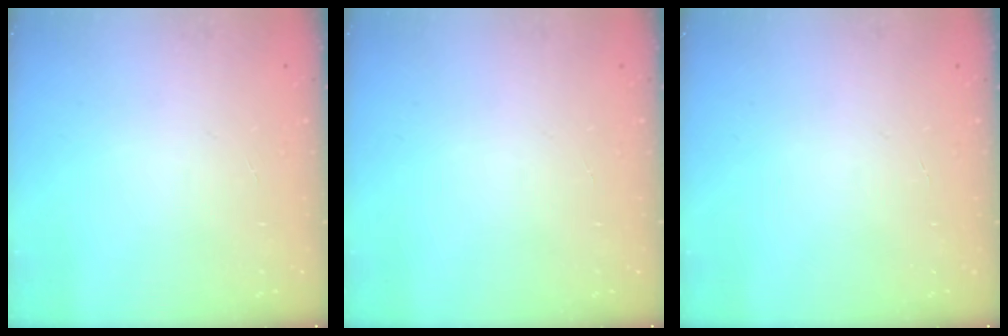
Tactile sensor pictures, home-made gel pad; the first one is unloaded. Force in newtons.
{"total": 0.0}
{"total": 0.0}